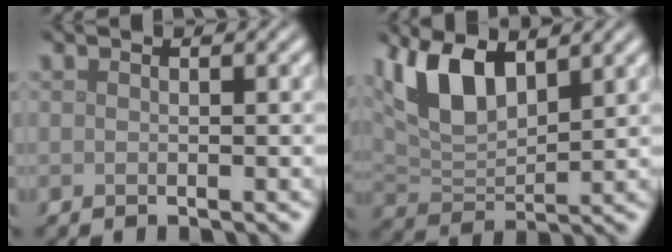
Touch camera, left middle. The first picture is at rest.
{"total": 7.0, "force": [3.4, 3.3, 5.2], "torque": [-0.108, 0.006, 0.061]}